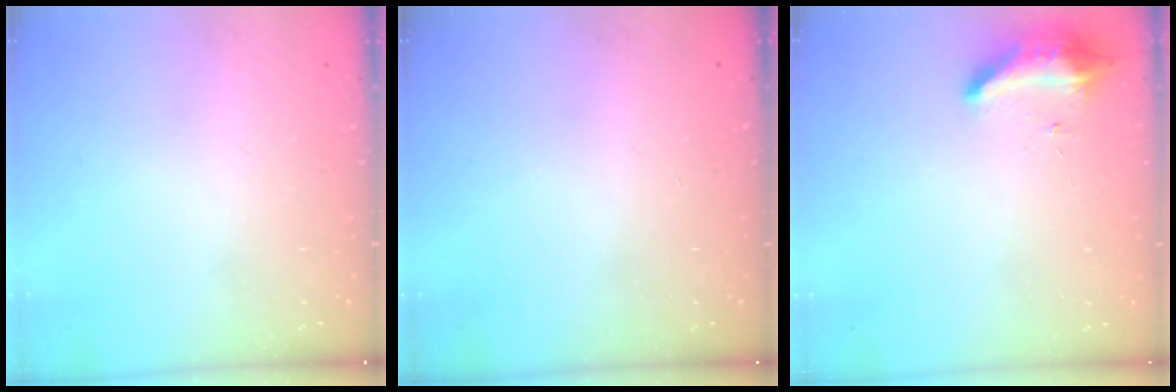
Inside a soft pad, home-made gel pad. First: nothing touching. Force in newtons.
{"total": 0.0}
{"total": 9.1, "press": 8.8, "slide": 2.4}